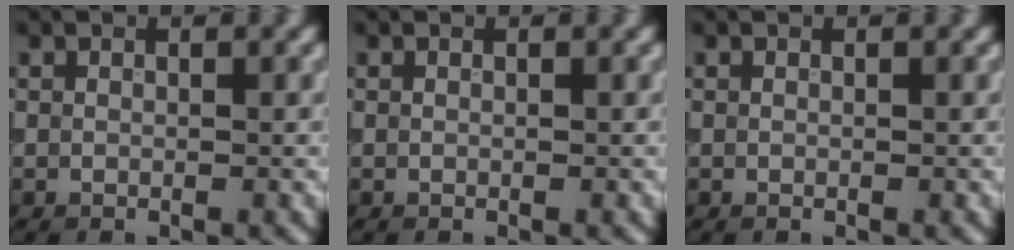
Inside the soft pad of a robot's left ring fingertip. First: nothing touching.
{"total": 0.0}
{"total": 0.0}